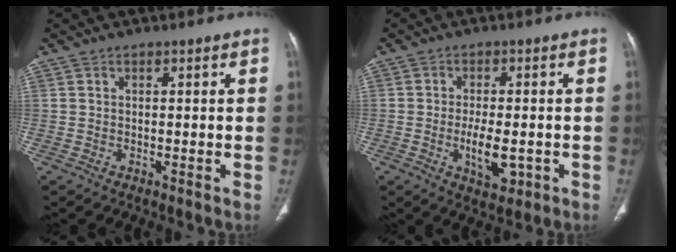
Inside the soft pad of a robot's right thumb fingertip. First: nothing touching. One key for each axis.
{"total": 6.4, "fx": -1.7, "fy": 3.1, "fz": 5.4, "tx": -0.078, "ty": -0.001, "tz": -0.022}